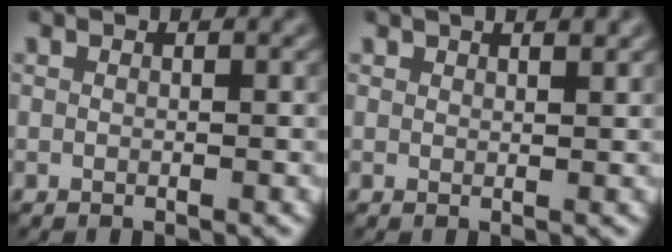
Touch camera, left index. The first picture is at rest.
{"total": 1.3, "force": [1.1, 0.3, 0.6], "torque": [-0.006, -0.001, 0.015]}